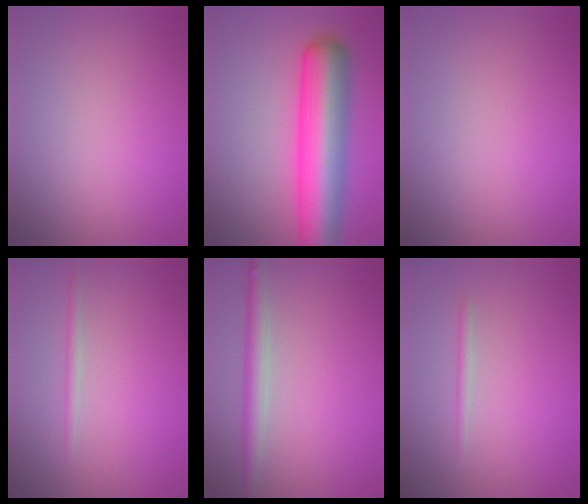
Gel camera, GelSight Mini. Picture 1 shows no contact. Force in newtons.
{"total": 9.7, "press": 9.7, "slide": 0.4}
{"total": 0.0}
{"total": 0.8, "press": 0.8, "slide": 0.0}
{"total": 2.6, "press": 2.6, "slide": 0.1}
{"total": 0.8, "press": 0.8, "slide": 0.0}